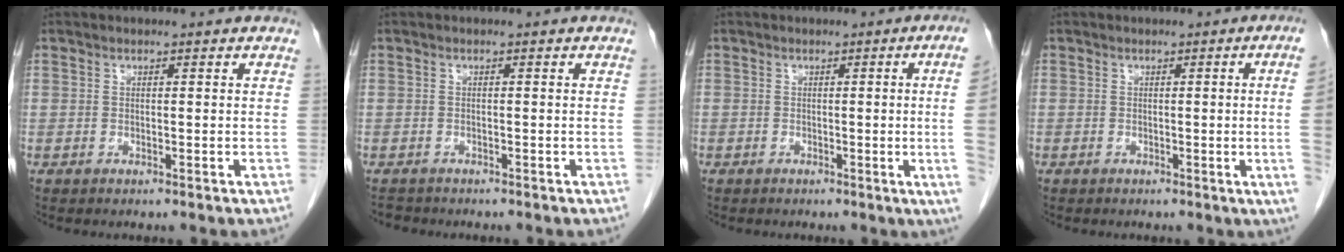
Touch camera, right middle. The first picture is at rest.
{"total": 1.4, "force": [-1.4, 0.4, -0.1], "torque": [-0.004, -0.004, -0.022]}
{"total": 6.6, "force": [-0.4, -2.5, 6.1], "torque": [-0.061, -0.012, -0.005]}
{"total": 5.1, "force": [-0.3, -2.0, 4.7], "torque": [-0.053, -0.009, -0.004]}